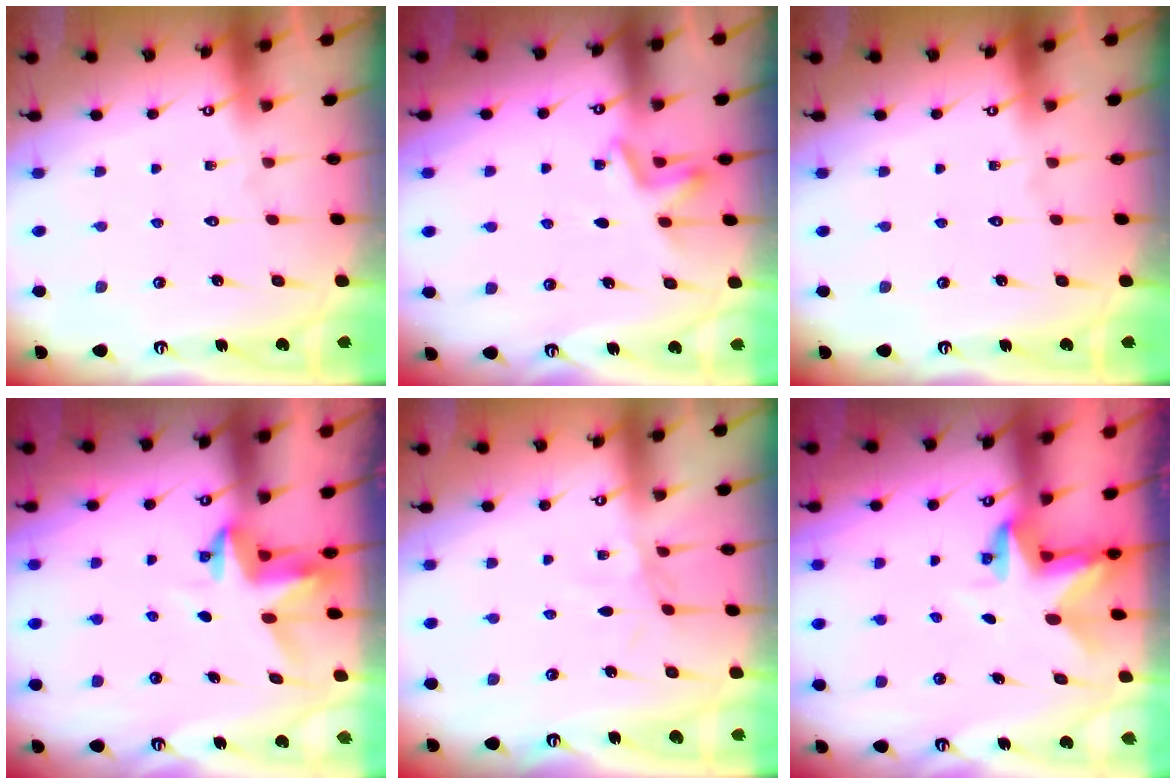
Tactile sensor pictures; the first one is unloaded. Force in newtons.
{"total": 5.0, "press": 4.6, "slide": 1.9}
{"total": 0.0}
{"total": 3.7, "press": 3.7, "slide": 0.3}
{"total": 2.1, "press": 2.1, "slide": 0.5}
{"total": 3.1, "press": 3.1, "slide": 0.2}